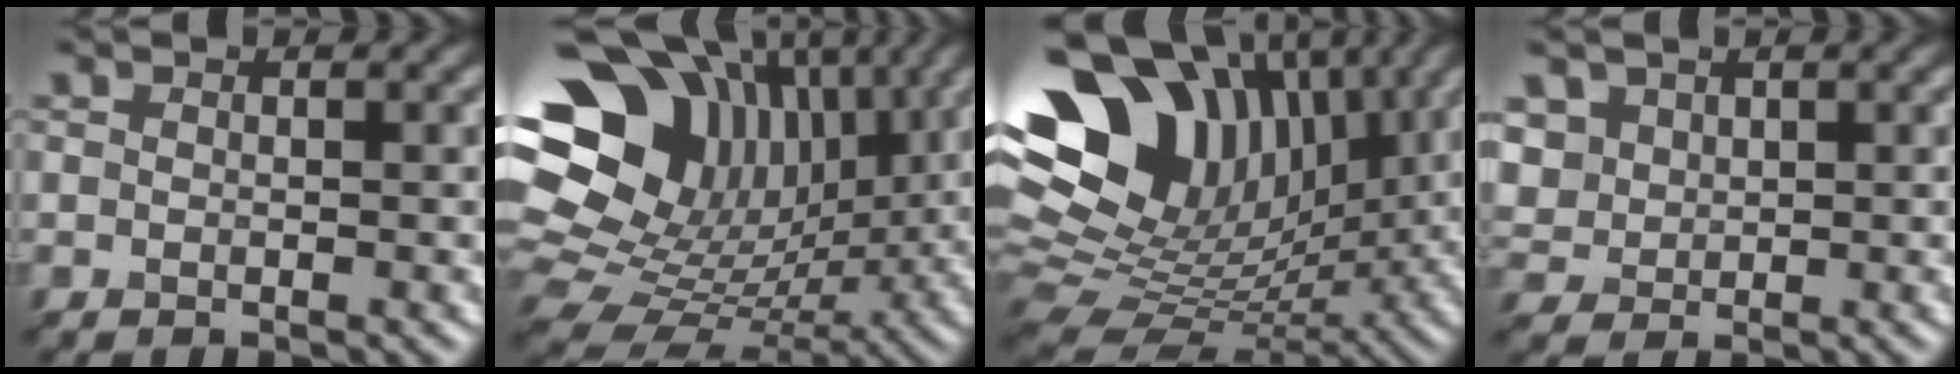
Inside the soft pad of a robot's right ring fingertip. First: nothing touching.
{"total": 17.0, "force": [5.7, 12.8, 9.6], "torque": [-0.190, 0.027, 0.121]}
{"total": 15.4, "force": [5.8, 10.8, 9.4], "torque": [-0.205, 0.021, 0.129]}
{"total": 2.3, "force": [1.5, 1.7, -0.1], "torque": [-0.025, 0.011, 0.057]}